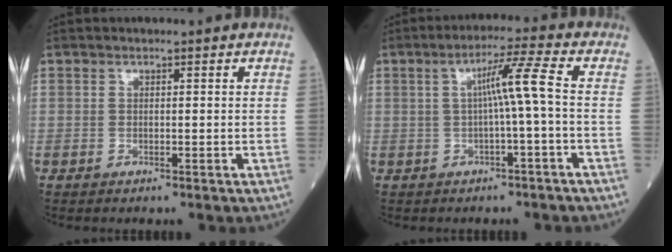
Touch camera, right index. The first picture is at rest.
{"total": 5.6, "force": [-0.2, -1.0, 5.5], "torque": [-0.095, 0.014, -0.001]}